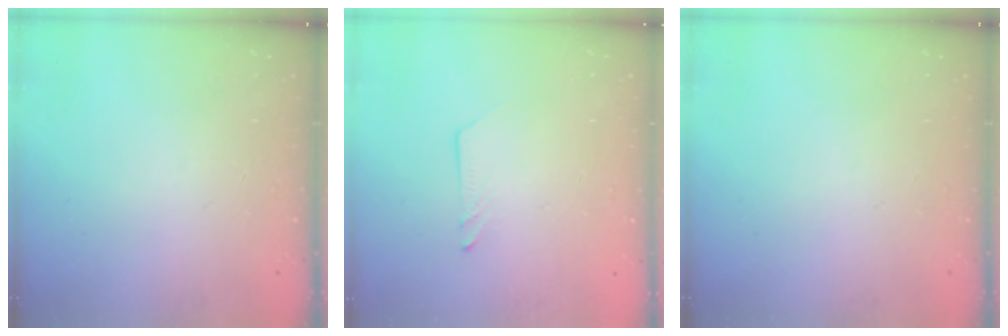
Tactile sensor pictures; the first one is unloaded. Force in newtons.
{"total": 1.2, "press": 1.2, "slide": 0.1}
{"total": 0.0}